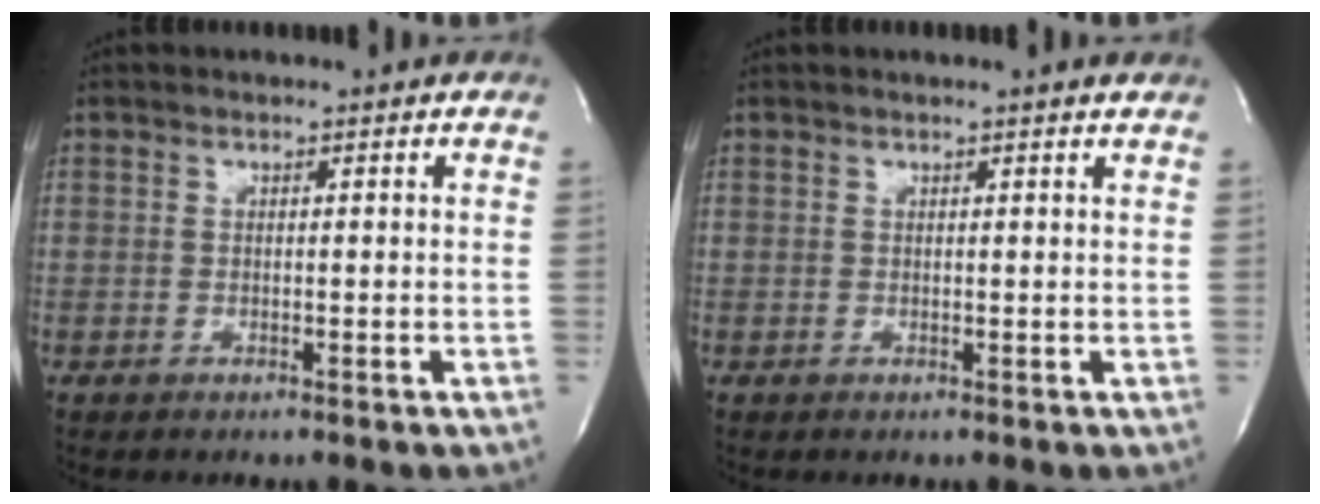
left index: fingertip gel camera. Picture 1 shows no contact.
{"total": 1.6, "force": [1.5, -0.2, 0.6], "torque": [-0.019, 0.001, 0.015]}